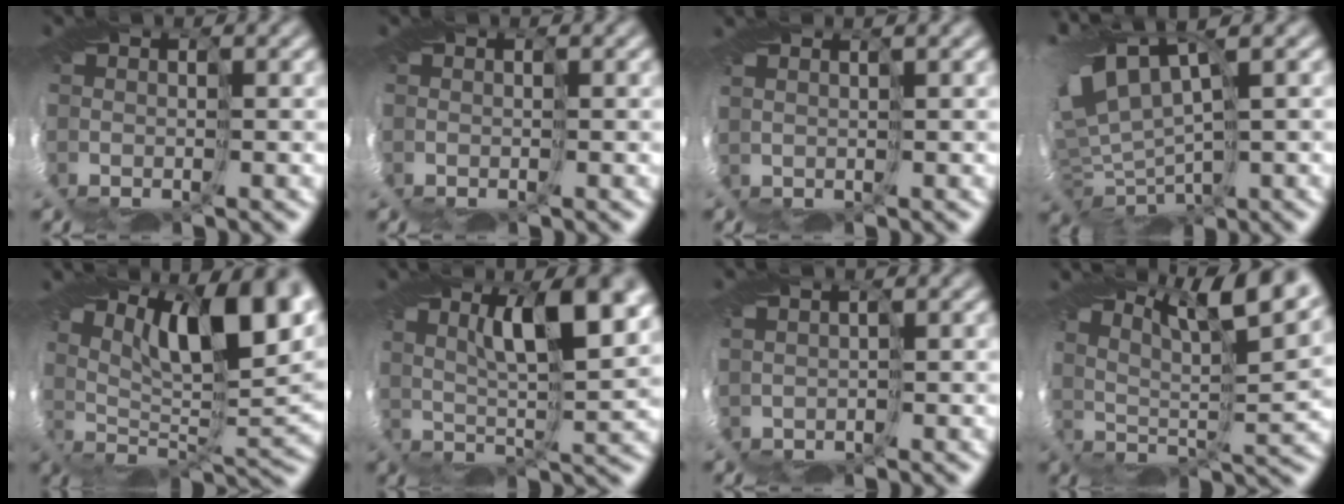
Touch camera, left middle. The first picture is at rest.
{"total": 0.0}
{"total": 3.9, "force": [0.1, -3.2, -2.2], "torque": [0.041, -0.004, 0.000]}
{"total": 6.9, "force": [2.2, 2.2, 6.1], "torque": [-0.126, 0.005, 0.062]}
{"total": 9.4, "force": [5.2, 1.0, 7.7], "torque": [-0.107, -0.001, 0.083]}
{"total": 5.7, "force": [2.5, -0.8, 5.0], "torque": [-0.077, 0.002, 0.043]}
{"total": 2.5, "force": [0.4, -1.8, -1.7], "torque": [0.031, 0.006, 0.011]}
{"total": 8.1, "force": [6.6, -0.4, 4.8], "torque": [-0.075, 0.009, 0.085]}